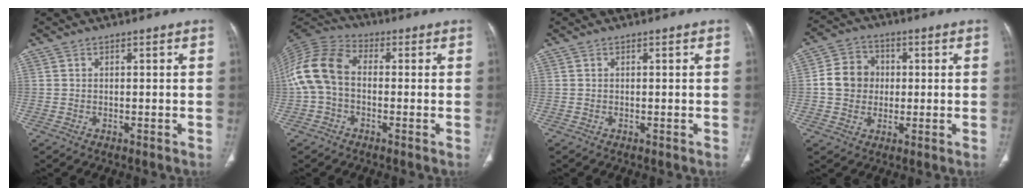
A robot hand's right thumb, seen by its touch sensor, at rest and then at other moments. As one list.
[{"total": 11.5, "force": [-0.5, 8.0, 8.3], "torque": [-0.171, 0.031, -0.023]}, {"total": 0.0}, {"total": 8.6, "force": [0.2, 7.7, 3.9], "torque": [-0.044, 0.014, -0.005]}]